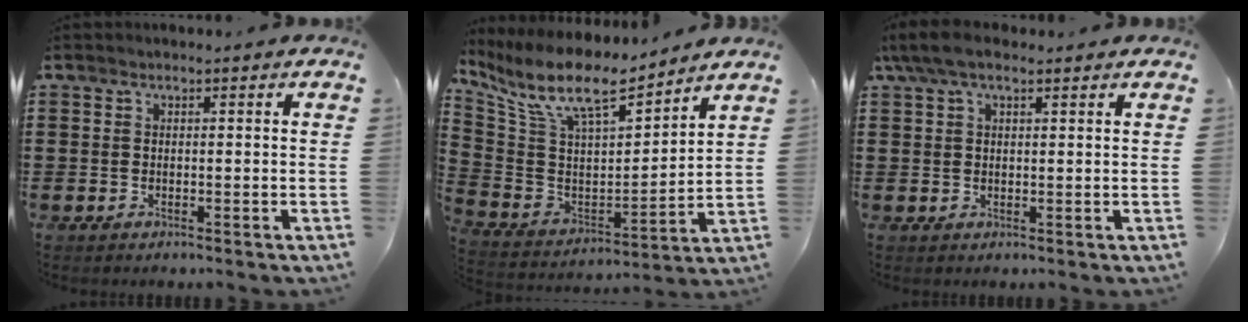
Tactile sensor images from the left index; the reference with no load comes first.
{"total": 10.7, "force": [8.0, 2.9, 6.3], "torque": [-0.156, -0.044, 0.137]}
{"total": 4.2, "force": [2.4, 1.5, 3.1], "torque": [-0.064, 0.010, 0.045]}